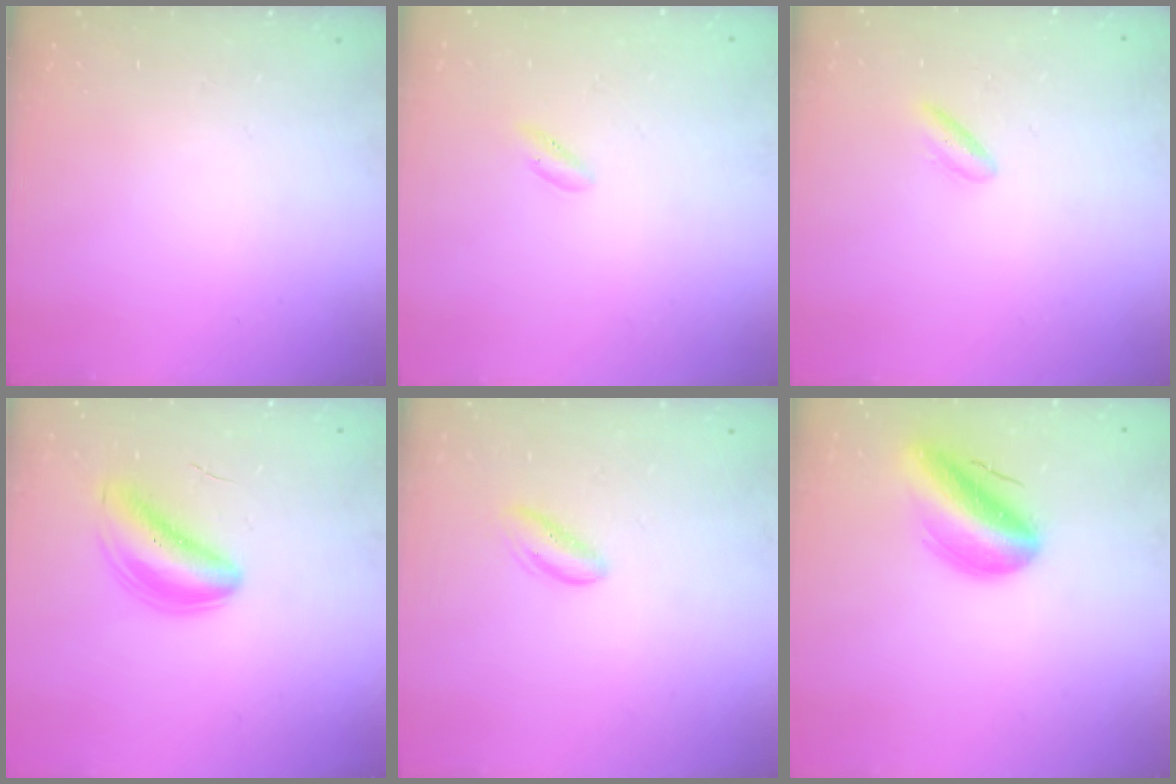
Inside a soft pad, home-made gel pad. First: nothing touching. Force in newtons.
{"total": 1.1, "press": 0.9, "slide": 0.5}
{"total": 3.3, "press": 2.9, "slide": 1.6}
{"total": 5.7, "press": 5.5, "slide": 1.5}
{"total": 2.9, "press": 2.9, "slide": 0.3}
{"total": 11.6, "press": 11.3, "slide": 2.9}